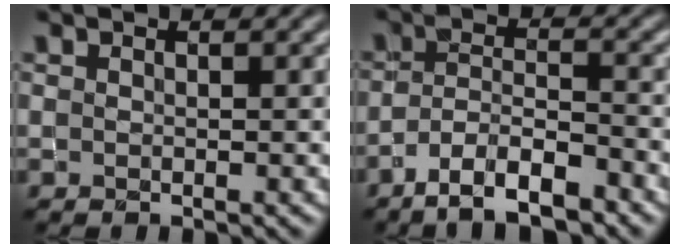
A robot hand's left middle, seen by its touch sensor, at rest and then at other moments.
{"total": 5.7, "force": [-4.2, 1.7, 3.5], "torque": [-0.062, 0.001, -0.076]}